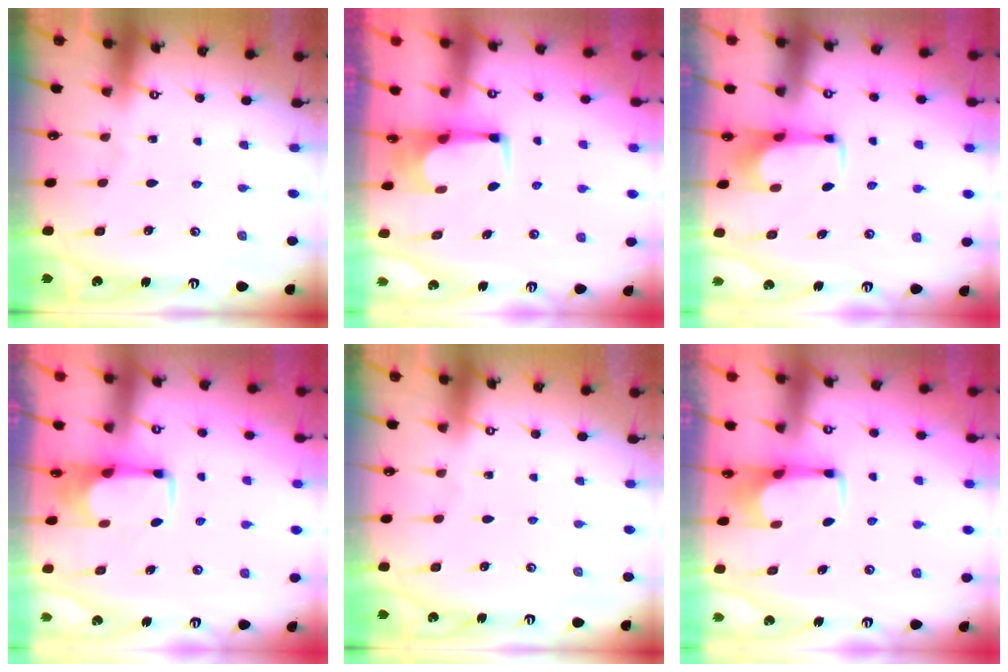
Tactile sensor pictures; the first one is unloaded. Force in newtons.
{"total": 2.1, "press": 2.1, "slide": 0.1}
{"total": 2.0, "press": 2.0, "slide": 0.4}
{"total": 1.9, "press": 1.6, "slide": 1.0}
{"total": 0.0}
{"total": 2.6, "press": 2.6, "slide": 0.4}